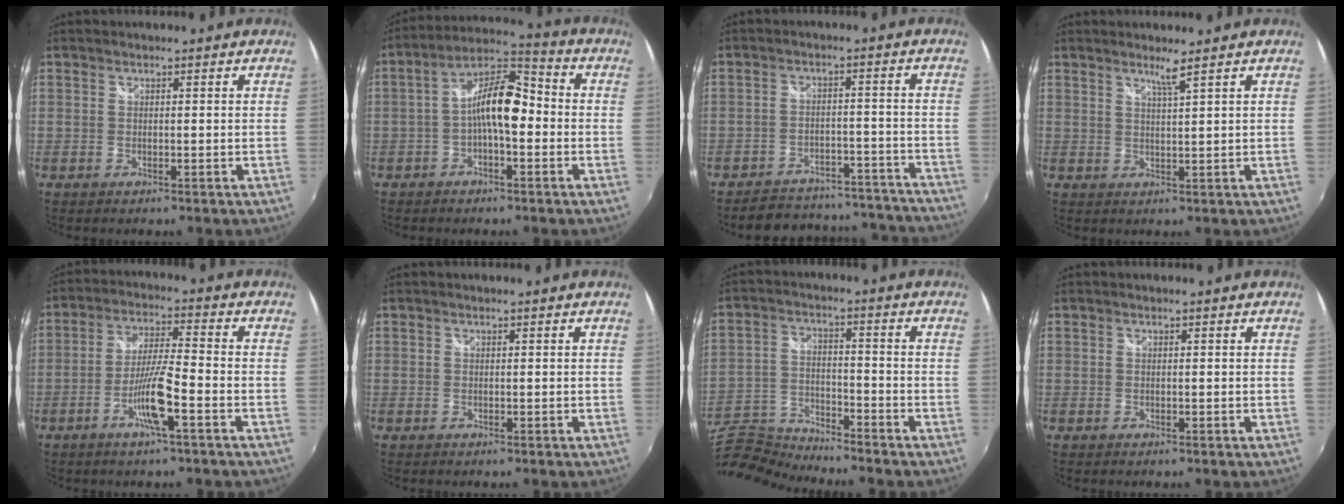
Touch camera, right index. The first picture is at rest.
{"total": 10.1, "force": [-1.5, 3.7, 9.3], "torque": [-0.174, 0.027, -0.034]}
{"total": 20.4, "force": [-18.7, 6.2, 5.4], "torque": [-0.110, 0.038, -0.220]}
{"total": 2.3, "force": [1.7, -0.7, 1.4], "torque": [-0.029, -0.007, 0.029]}
{"total": 8.3, "force": [-3.8, 0.2, 7.3], "torque": [-0.145, -0.003, -0.074]}
{"total": 0.0}
{"total": 13.1, "force": [-12.3, 2.3, 3.7], "torque": [-0.097, -0.007, -0.236]}
{"total": 0.0}